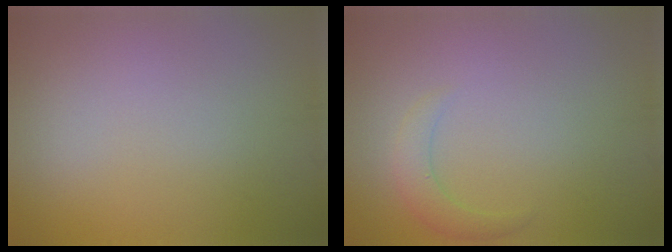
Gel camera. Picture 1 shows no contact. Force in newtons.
{"total": 2.0, "press": 2.0, "slide": 0.2}